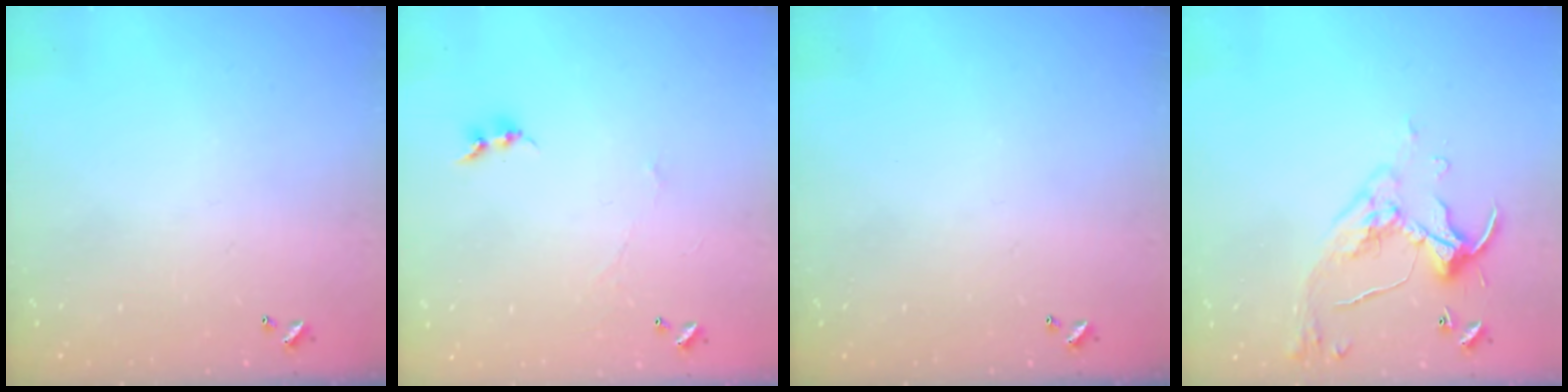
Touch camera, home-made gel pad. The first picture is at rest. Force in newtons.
{"total": 0.6, "press": 0.3, "slide": 0.5}
{"total": 0.0}
{"total": 6.2, "press": 6.2, "slide": 0.7}